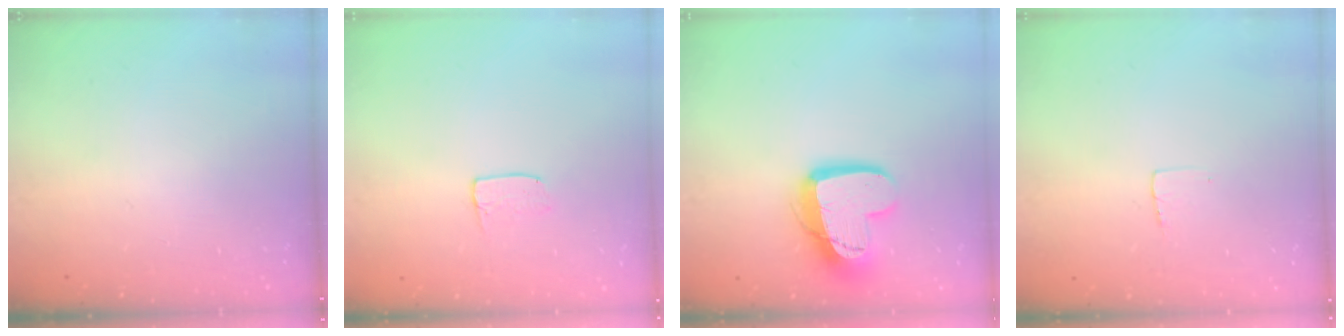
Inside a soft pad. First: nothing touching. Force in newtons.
{"total": 4.1, "press": 4.1, "slide": 0.3}
{"total": 14.0, "press": 13.9, "slide": 1.3}
{"total": 3.0, "press": 3.0, "slide": 0.2}